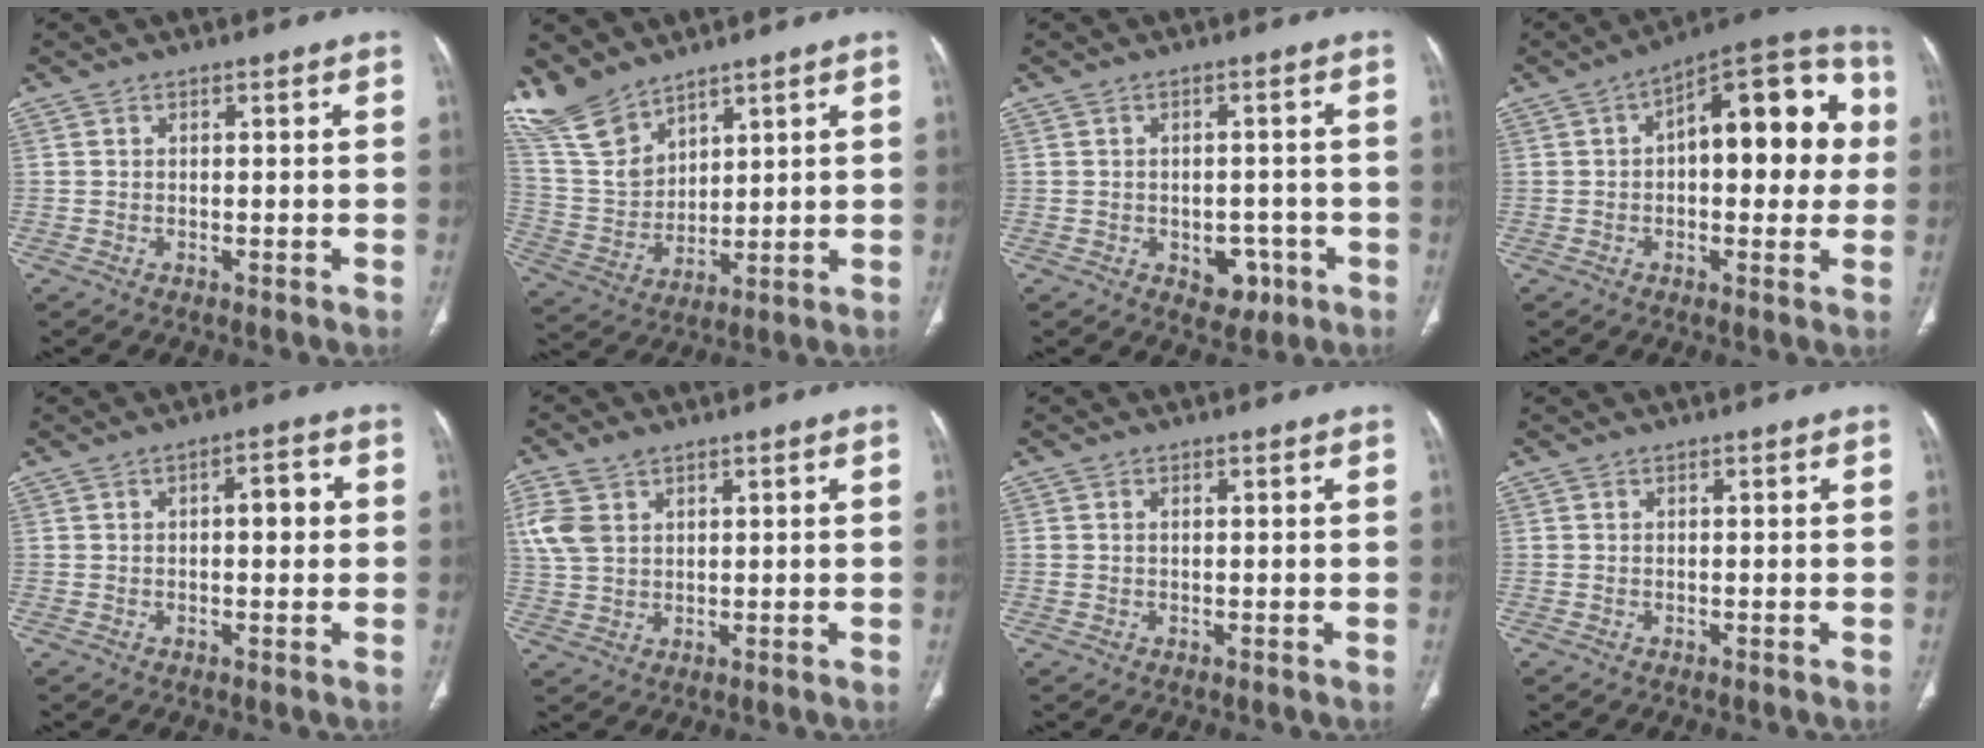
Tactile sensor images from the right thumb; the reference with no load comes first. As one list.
[{"total": 11.5, "force": [9.5, 5.2, 3.8], "torque": [-0.071, -0.042, 0.214]}, {"total": 5.2, "force": [-2.1, 3.7, 3.0], "torque": [-0.011, 0.013, -0.019]}, {"total": 19.5, "force": [2.4, 9.4, 16.9], "torque": [-0.185, 0.037, 0.023]}, {"total": 4.7, "force": [0.5, 2.1, 4.1], "torque": [-0.048, 0.012, 0.004]}, {"total": 6.6, "force": [2.7, 4.6, 3.8], "torque": [-0.082, 0.000, 0.062]}, {"total": 0.9, "force": [0.2, 0.6, 0.6], "torque": [-0.019, 0.006, 0.009]}, {"total": 0.0}]